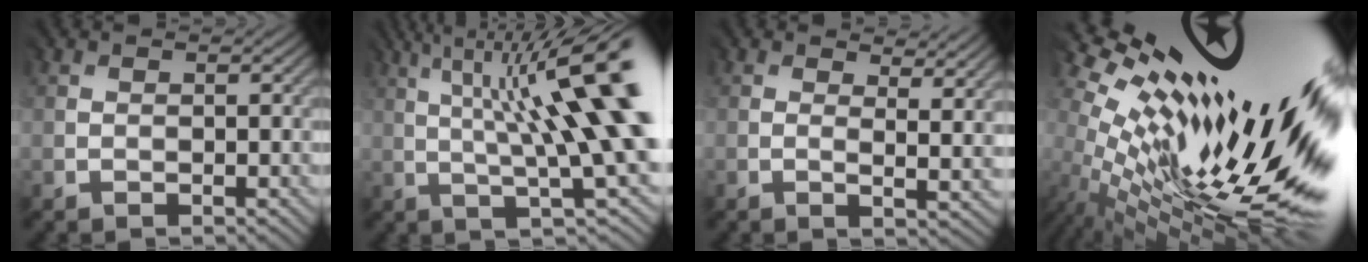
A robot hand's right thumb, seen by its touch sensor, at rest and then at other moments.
{"total": 14.7, "force": [3.9, 2.4, 14.0], "torque": [-0.215, 0.012, 0.079]}
{"total": 3.2, "force": [1.7, 0.5, 2.7], "torque": [-0.059, -0.002, 0.023]}
{"total": 19.0, "force": [5.0, 5.9, 17.3], "torque": [-0.285, -0.014, 0.085]}